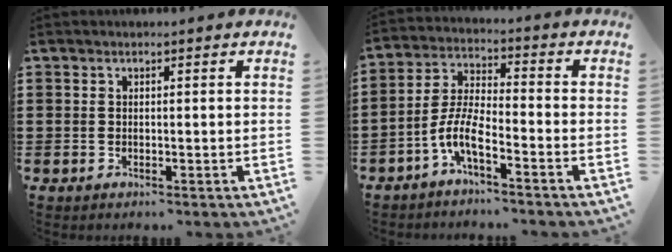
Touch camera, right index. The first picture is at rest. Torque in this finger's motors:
{"motor_torque": [1.47, 0.66, 0.19, 0.17]}